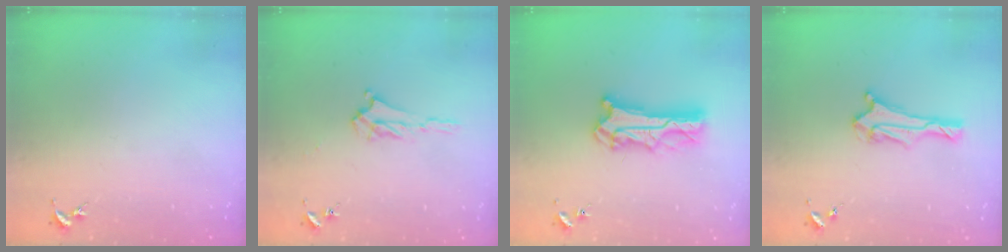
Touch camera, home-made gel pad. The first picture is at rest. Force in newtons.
{"total": 2.4, "press": 2.4, "slide": 0.4}
{"total": 8.4, "press": 8.3, "slide": 0.8}
{"total": 2.9, "press": 2.8, "slide": 0.7}